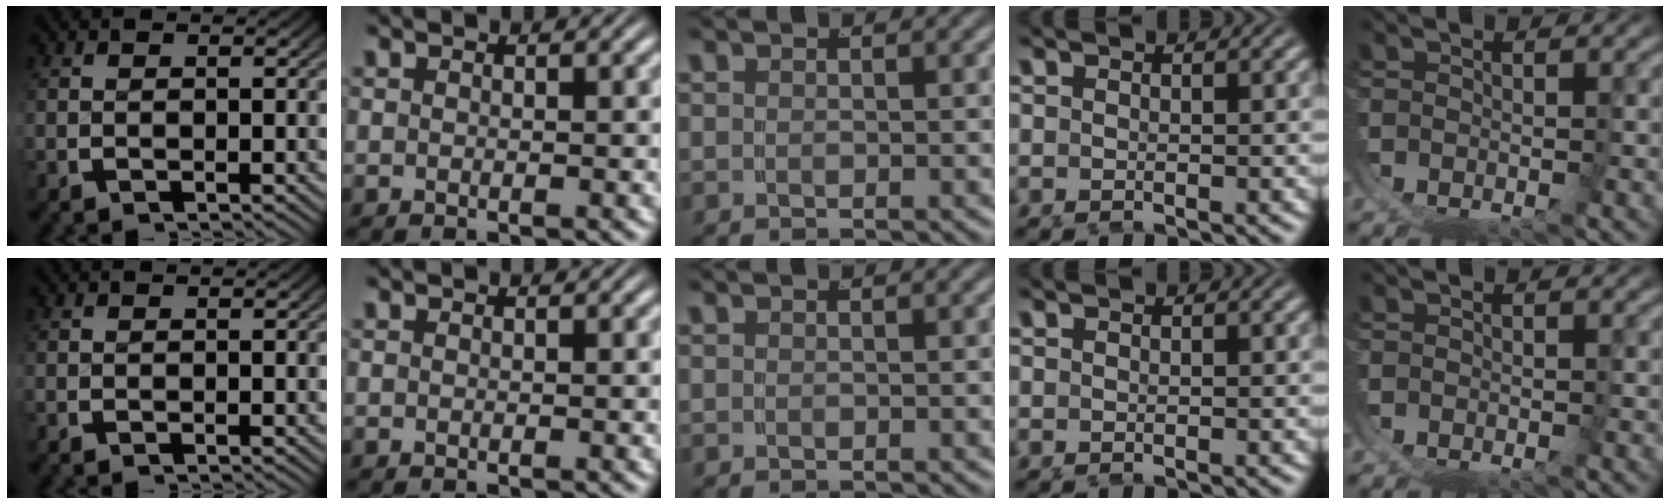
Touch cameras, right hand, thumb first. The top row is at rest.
{}